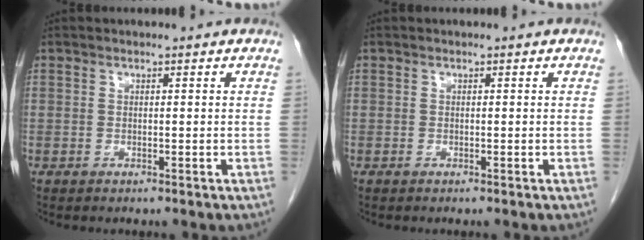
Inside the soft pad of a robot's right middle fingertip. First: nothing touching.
{"total": 0.0}